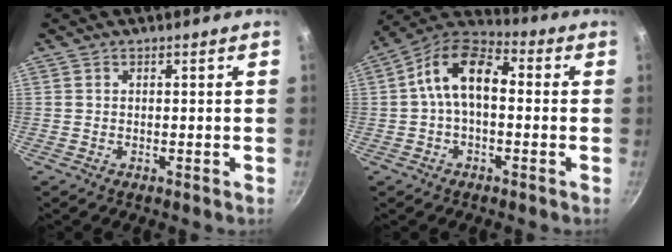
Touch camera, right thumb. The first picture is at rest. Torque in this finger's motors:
{"motor_torque": [-0.20, 1.16, 1.28, 0.07, 0.26]}